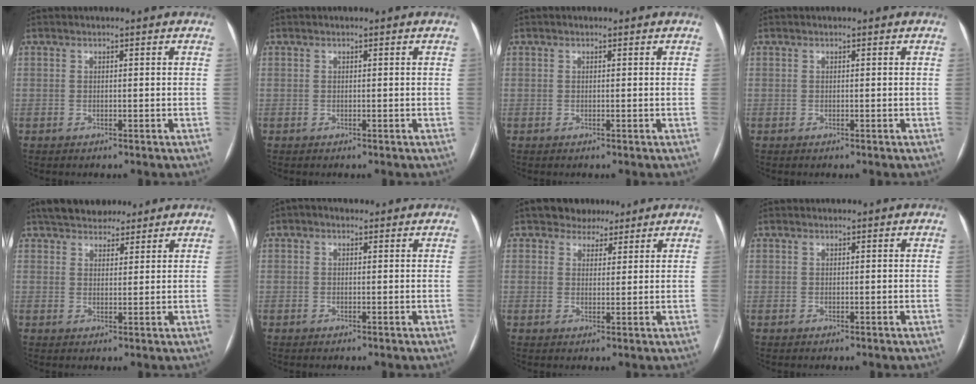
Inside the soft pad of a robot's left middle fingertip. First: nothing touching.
{"total": 0.0}
{"total": 0.0}
{"total": 0.0}
{"total": 8.8, "force": [7.3, 3.6, 3.1], "torque": [-0.036, 0.021, 0.112]}
{"total": 1.7, "force": [0.9, 1.2, 0.8], "torque": [-0.020, 0.019, 0.011]}
{"total": 4.5, "force": [3.4, 2.9, 0.6], "torque": [-0.005, 0.011, 0.052]}
{"total": 0.0}